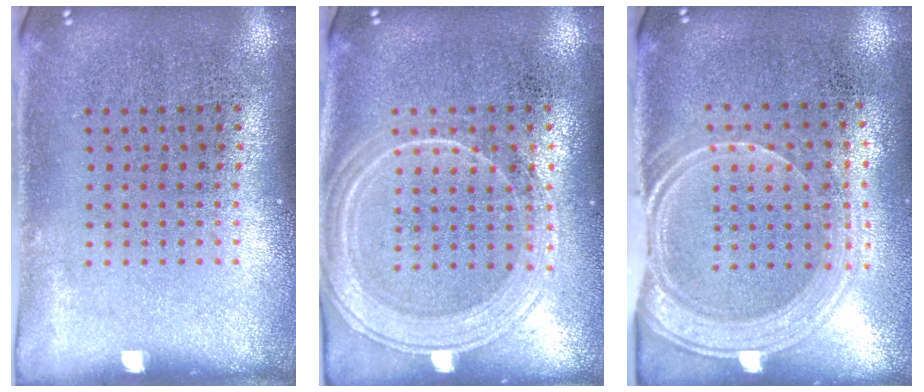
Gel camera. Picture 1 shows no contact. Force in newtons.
{"total": 1.9, "press": 1.8, "slide": 0.5}
{"total": 1.8, "press": 1.5, "slide": 0.9}